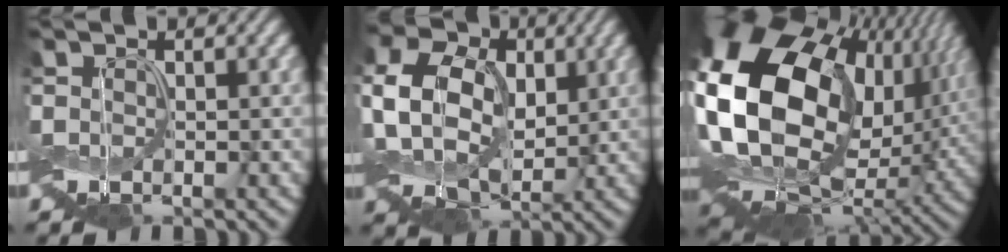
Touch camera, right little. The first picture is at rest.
{"total": 10.4, "force": [1.4, 8.0, 6.6], "torque": [-0.156, 0.019, 0.013]}
{"total": 19.3, "force": [2.7, 14.2, 12.8], "torque": [-0.297, -0.011, 0.074]}